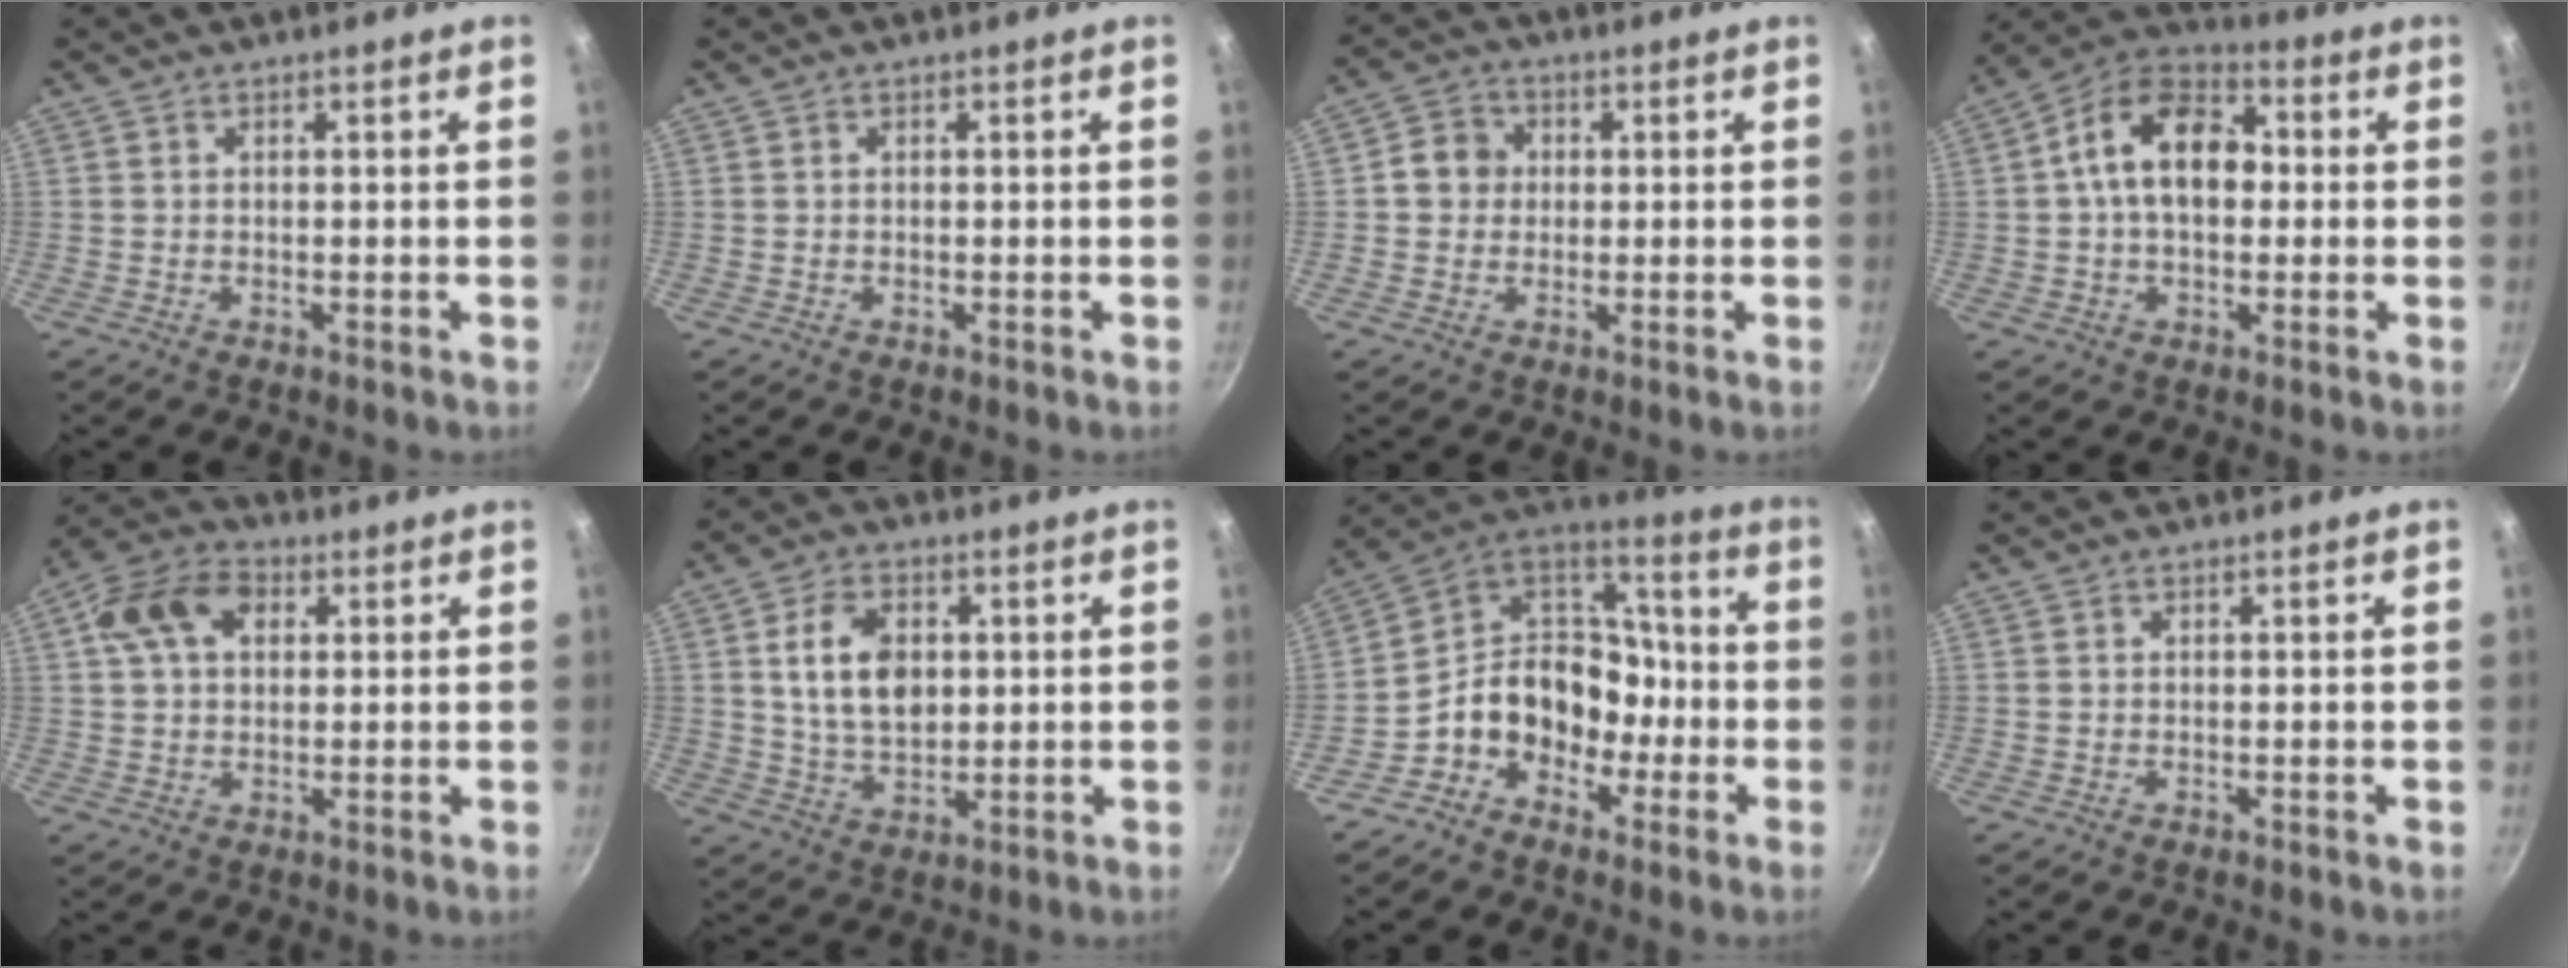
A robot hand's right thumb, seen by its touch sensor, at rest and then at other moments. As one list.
[{"total": 0.0}, {"total": 5.4, "force": [0.5, 5.0, 2.1], "torque": [-0.009, 0.008, -0.005]}, {"total": 14.7, "force": [1.4, 9.7, 11.0], "torque": [-0.149, 0.031, 0.002]}, {"total": 10.4, "force": [2.9, 7.2, 6.8], "torque": [-0.106, 0.016, 0.036]}, {"total": 11.0, "force": [2.0, 7.5, 7.8], "torque": [-0.116, -0.008, 0.039]}, {"total": 15.1, "force": [-5.6, 11.8, 7.5], "torque": [-0.068, 0.077, -0.119]}, {"total": 0.0}]